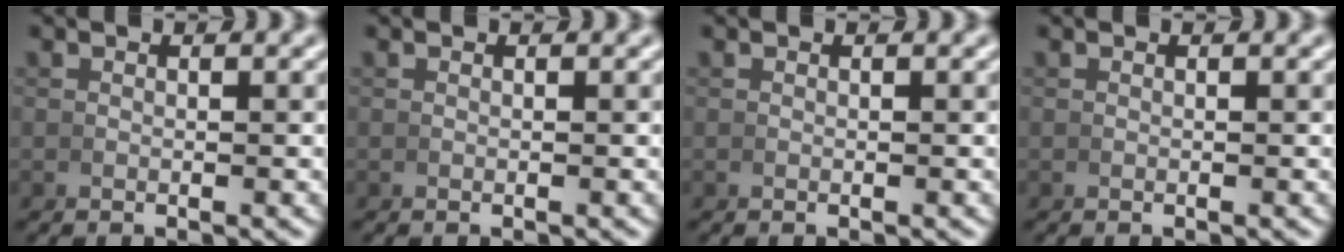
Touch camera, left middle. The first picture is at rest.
{"total": 0.0}
{"total": 0.0}
{"total": 0.0}